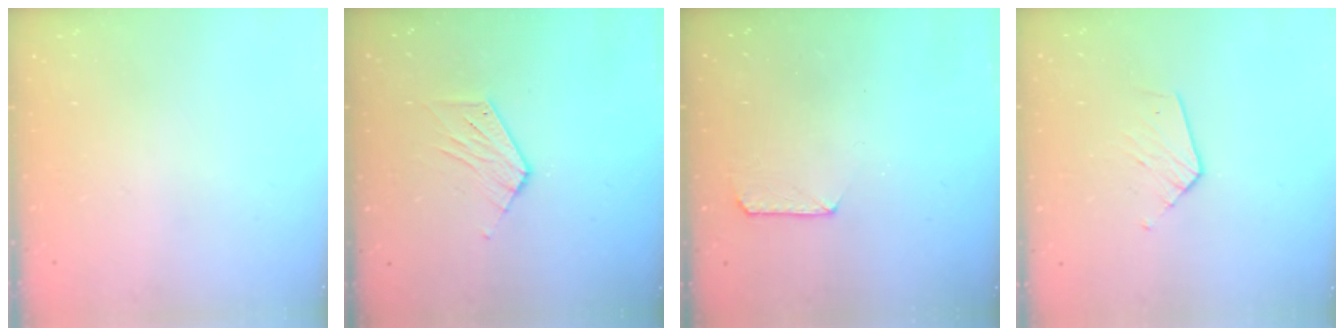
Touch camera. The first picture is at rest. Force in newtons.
{"total": 6.1, "press": 6.1, "slide": 0.3}
{"total": 5.5, "press": 5.5, "slide": 0.5}
{"total": 6.0, "press": 6.0, "slide": 0.5}